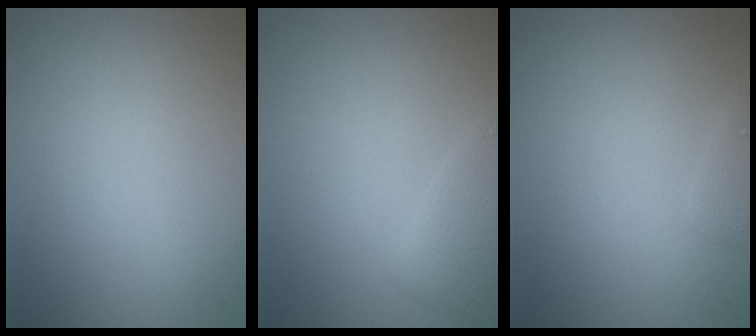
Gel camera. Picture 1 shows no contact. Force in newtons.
{"total": 2.1, "press": 2.0, "slide": 0.2}
{"total": 1.0, "press": 1.0, "slide": 0.1}